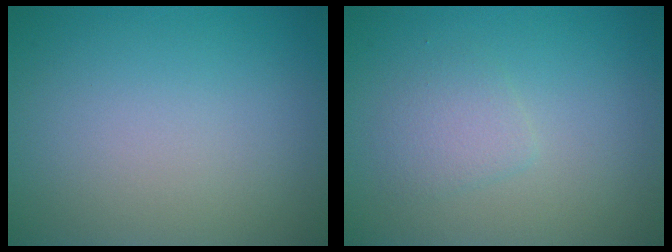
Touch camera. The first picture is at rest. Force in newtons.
{"total": 1.8, "press": 1.8, "slide": 0.0}